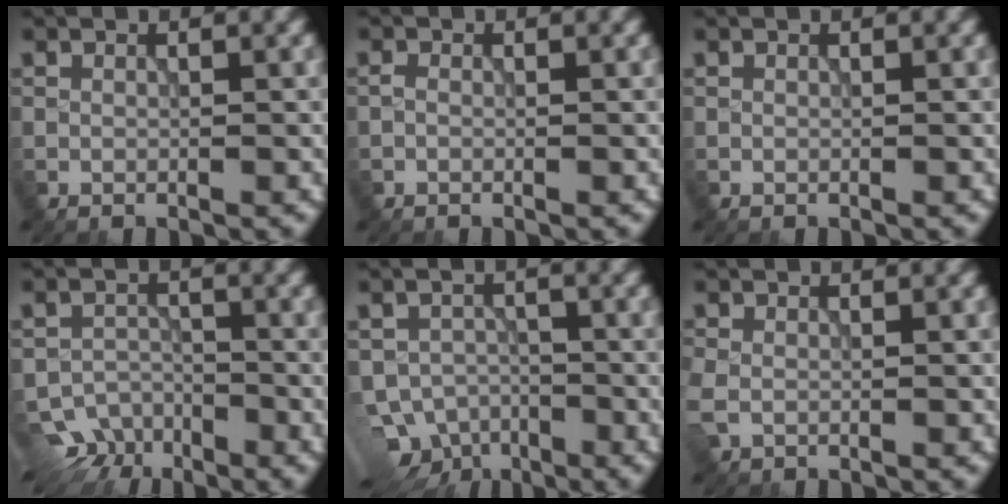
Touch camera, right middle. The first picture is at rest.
{"total": 0.9, "force": [-0.4, 0.6, 0.5], "torque": [-0.009, 0.000, -0.008]}
{"total": 0.0}
{"total": 5.6, "force": [-4.5, 3.3, 0.9], "torque": [0.004, -0.006, -0.064]}
{"total": 7.7, "force": [-5.2, 4.9, 2.9], "torque": [-0.039, -0.012, -0.074]}
{"total": 2.3, "force": [-0.6, 1.7, 1.4], "torque": [-0.038, -0.010, -0.011]}